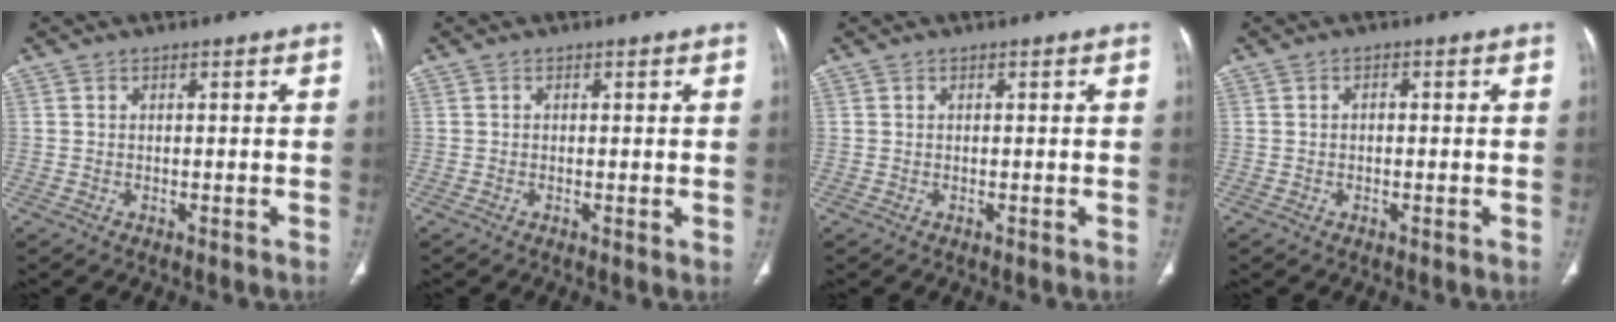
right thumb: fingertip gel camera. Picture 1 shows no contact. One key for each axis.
{"total": 0.6, "fx": 0.0, "fy": 0.2, "fz": 0.6, "tx": -0.013, "ty": -0.004, "tz": -0.002}
{"total": 0.0}
{"total": 0.7, "fx": -0.1, "fy": 0.5, "fz": 0.5, "tx": -0.004, "ty": 0.004, "tz": -0.003}